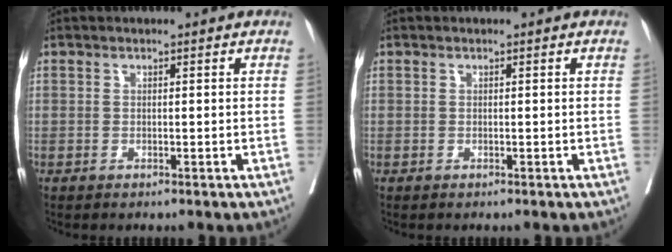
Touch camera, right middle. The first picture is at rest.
{"total": 0.0}